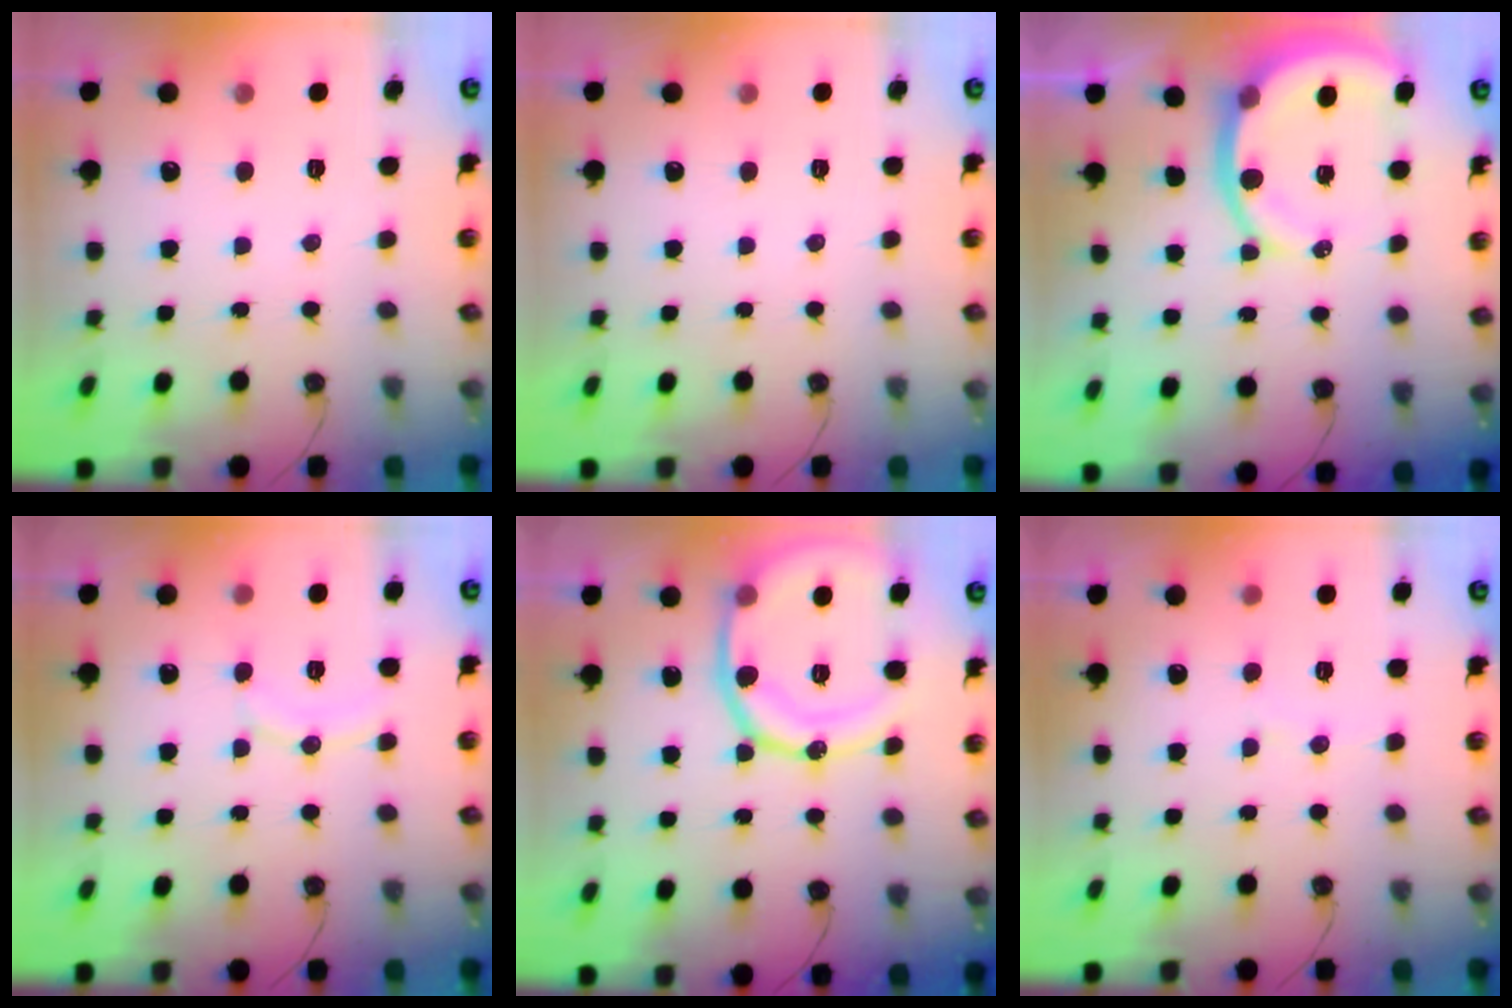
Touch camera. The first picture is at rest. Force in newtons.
{"total": 0.0}
{"total": 10.1, "press": 10.0, "slide": 1.3}
{"total": 7.2, "press": 7.2, "slide": 0.9}
{"total": 17.4, "press": 17.3, "slide": 1.6}
{"total": 3.1, "press": 2.7, "slide": 1.5}